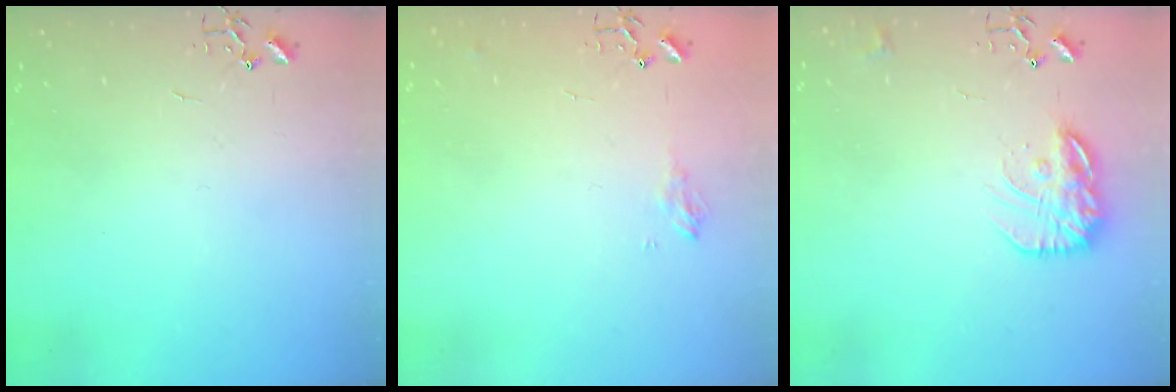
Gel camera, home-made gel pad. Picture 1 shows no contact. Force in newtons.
{"total": 7.7, "press": 7.7, "slide": 0.9}
{"total": 14.8, "press": 14.8, "slide": 0.8}